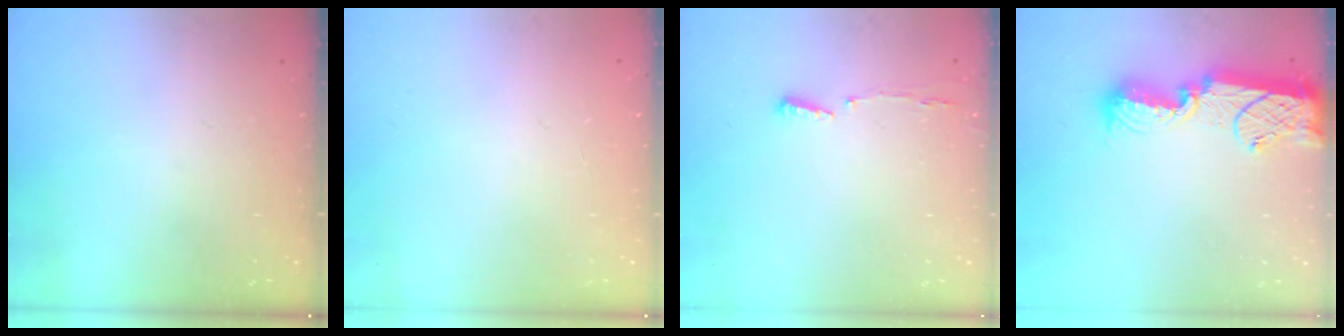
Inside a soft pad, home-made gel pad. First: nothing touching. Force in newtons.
{"total": 0.9, "press": 0.9, "slide": 0.1}
{"total": 3.4, "press": 3.3, "slide": 0.9}
{"total": 13.7, "press": 13.7, "slide": 1.0}